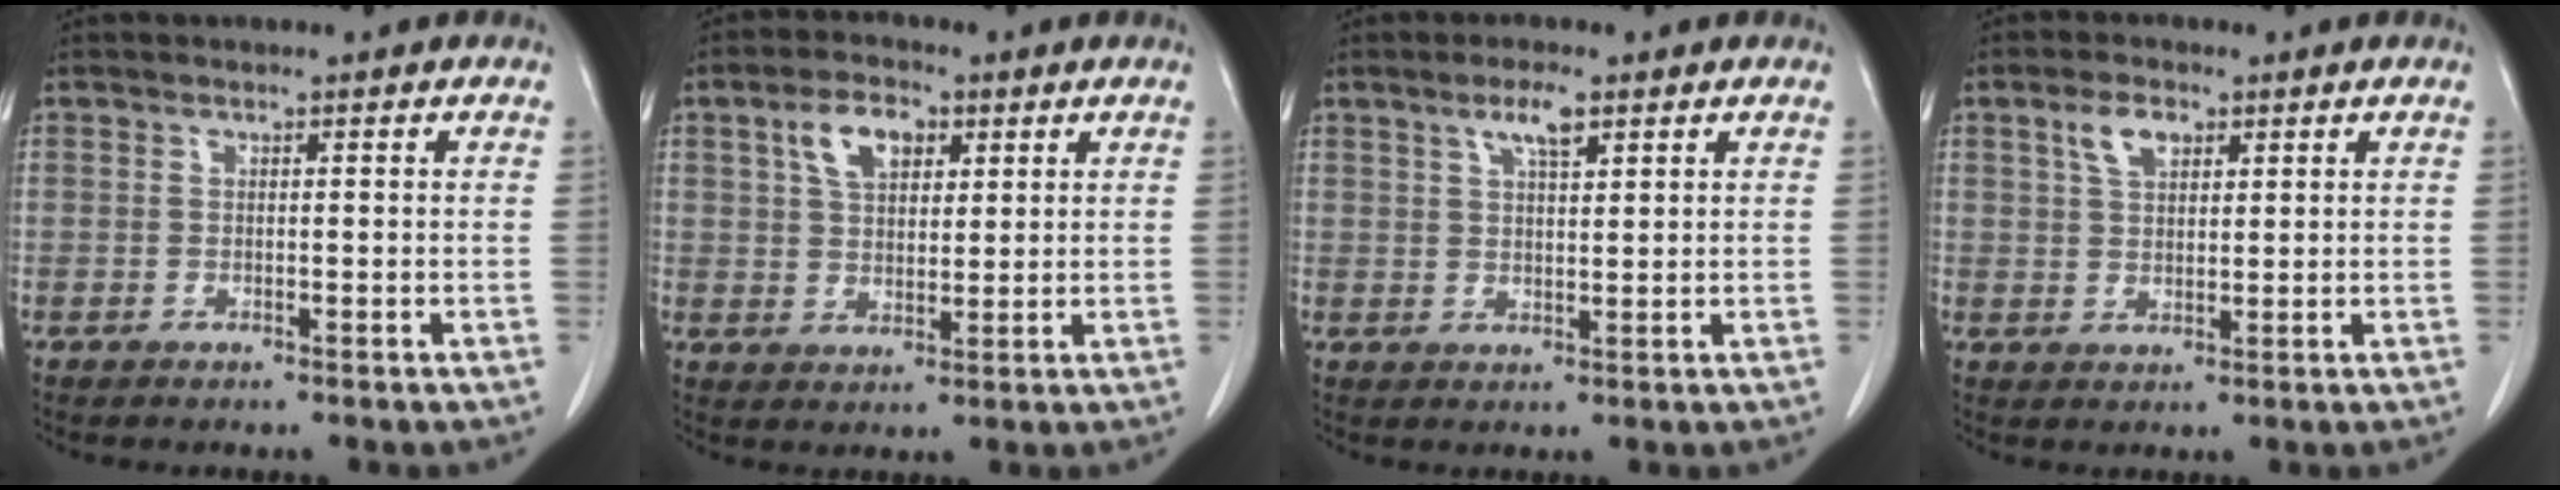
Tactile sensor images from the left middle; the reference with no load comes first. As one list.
[{"total": 6.3, "force": [2.8, 3.6, 4.3], "torque": [-0.081, 0.015, 0.052]}, {"total": 4.0, "force": [2.4, 0.8, 3.1], "torque": [-0.061, 0.003, 0.044]}, {"total": 4.0, "force": [2.1, 2.2, 2.6], "torque": [-0.053, 0.008, 0.043]}]